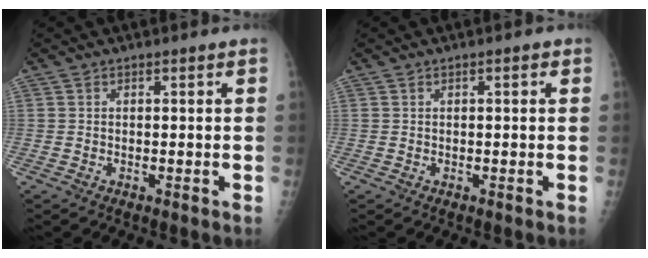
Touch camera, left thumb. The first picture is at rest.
{"total": 0.9, "force": [0.3, 0.3, 0.8], "torque": [-0.014, 0.002, 0.003]}